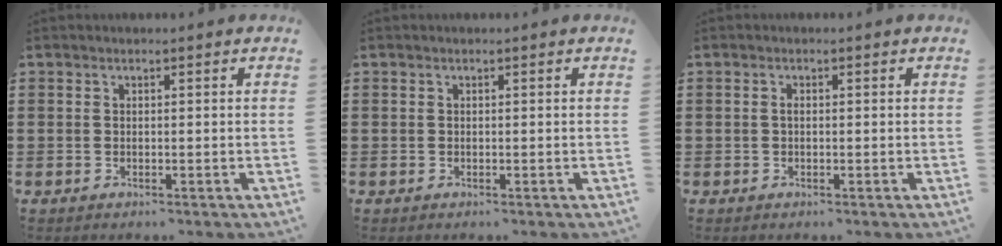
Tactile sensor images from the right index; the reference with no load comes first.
{"total": 0.0}
{"total": 0.7, "force": [0.0, 0.3, 0.6], "torque": [-0.015, -0.003, 0.000]}